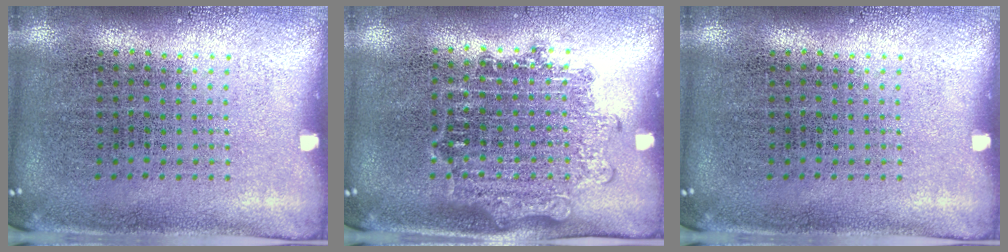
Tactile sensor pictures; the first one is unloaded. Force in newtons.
{"total": 1.4, "press": 1.2, "slide": 0.7}
{"total": 0.0}